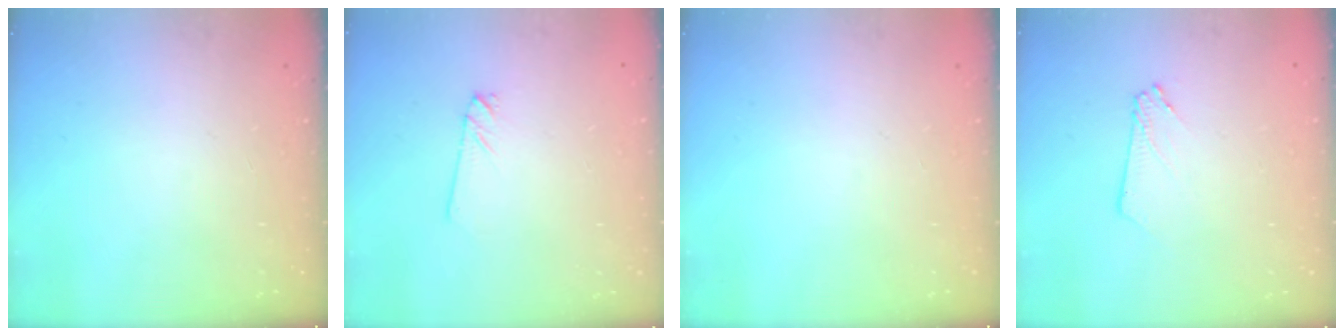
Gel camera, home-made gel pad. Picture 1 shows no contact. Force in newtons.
{"total": 0.9, "press": 0.9, "slide": 0.1}
{"total": 0.0}
{"total": 3.6, "press": 3.6, "slide": 0.0}